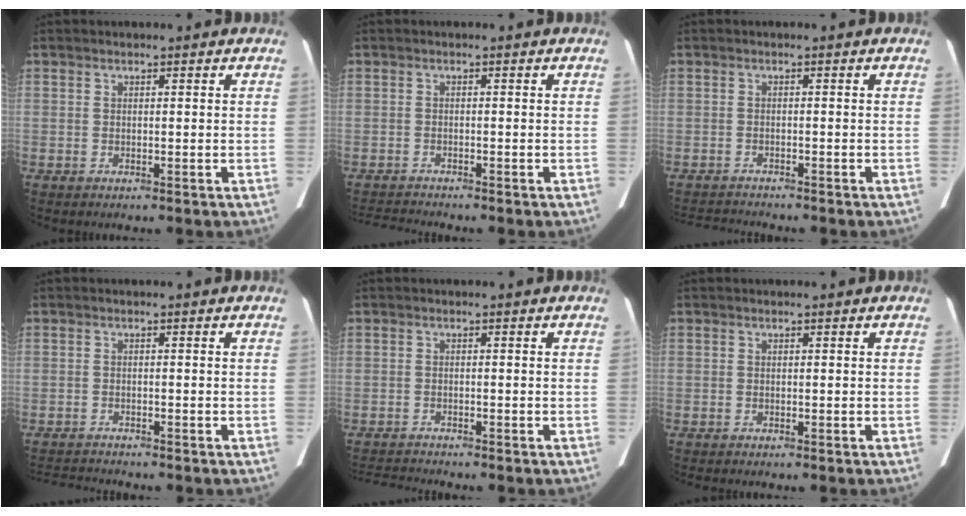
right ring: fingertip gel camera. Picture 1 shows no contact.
{"total": 2.8, "force": [-2.7, -0.8, 0.0], "torque": [-0.010, -0.020, -0.048]}
{"total": 3.9, "force": [-3.8, -0.1, 0.6], "torque": [-0.012, -0.015, -0.061]}
{"total": 3.6, "force": [-3.5, -0.1, 0.5], "torque": [-0.011, -0.015, -0.056]}
{"total": 3.0, "force": [-2.9, -0.7, 0.2], "torque": [-0.010, -0.019, -0.049]}
{"total": 0.0}